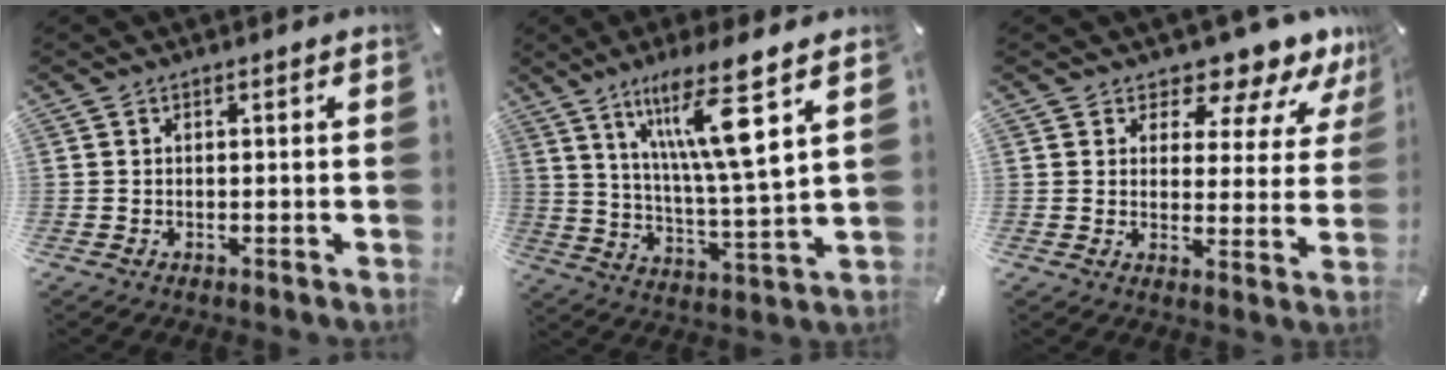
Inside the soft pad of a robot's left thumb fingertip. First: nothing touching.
{"total": 15.8, "force": [9.2, 1.6, 12.8], "torque": [-0.227, -0.040, 0.140]}
{"total": 8.7, "force": [7.4, 3.4, 3.1], "torque": [-0.039, -0.066, 0.126]}